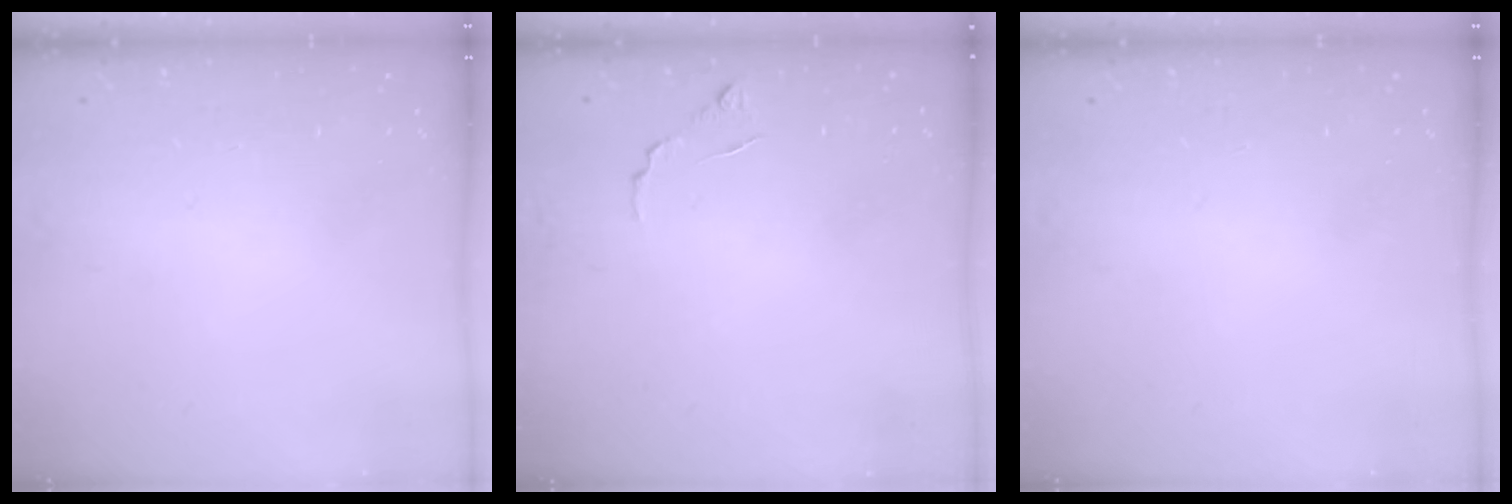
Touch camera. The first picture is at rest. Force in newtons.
{"total": 6.0, "press": 6.0, "slide": 0.3}
{"total": 0.0}